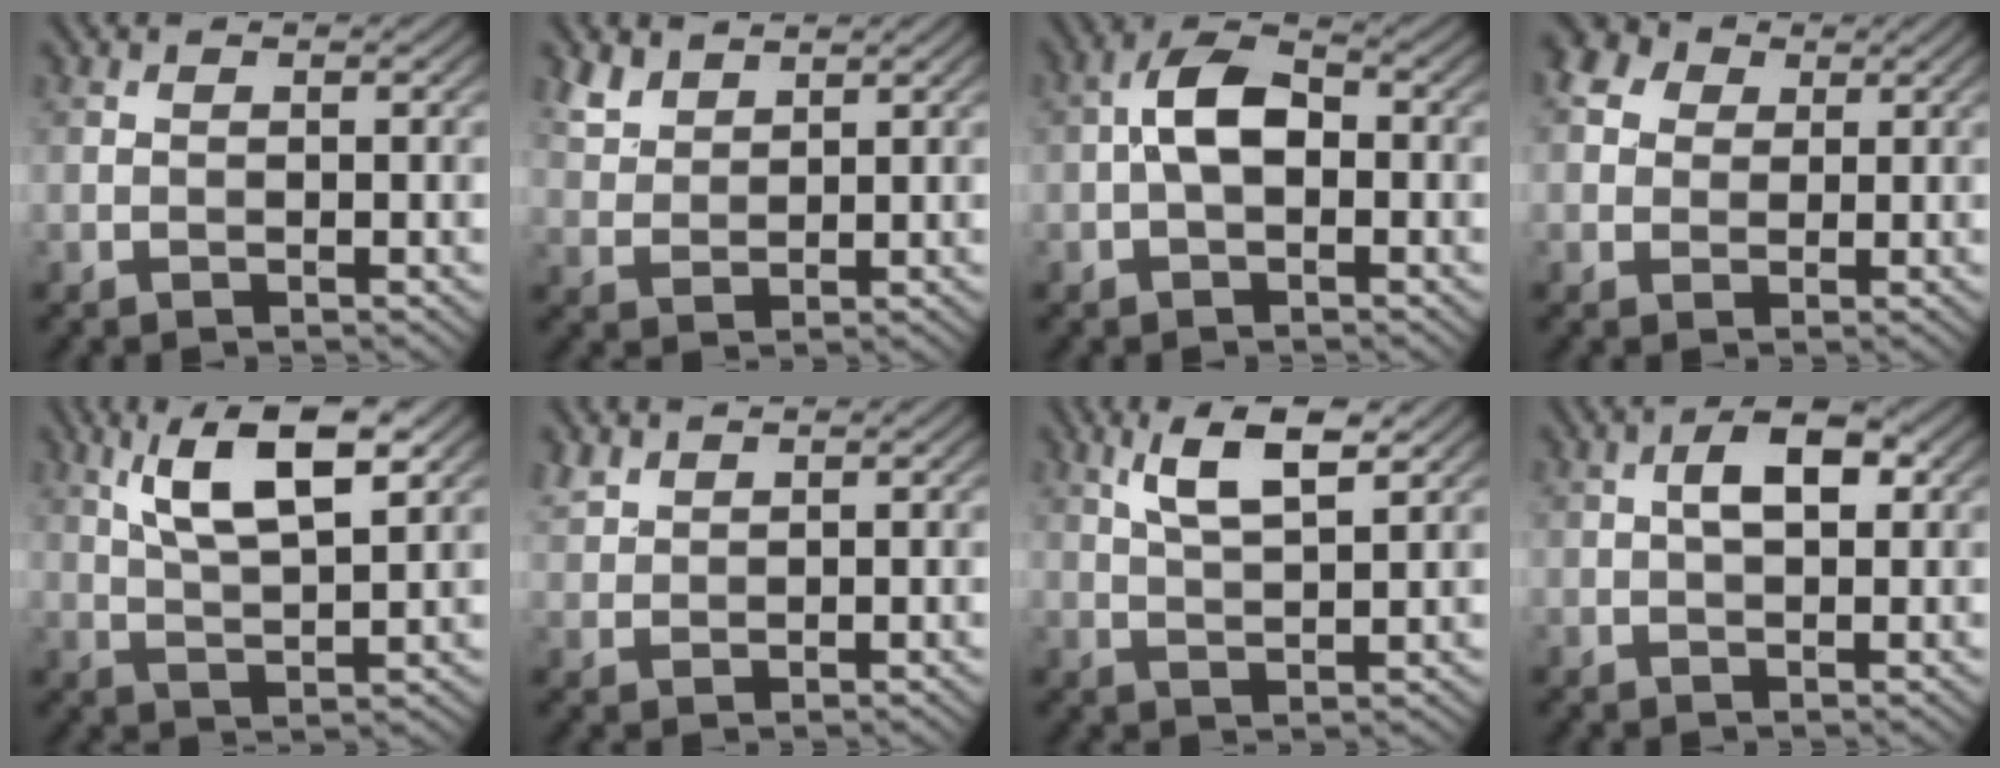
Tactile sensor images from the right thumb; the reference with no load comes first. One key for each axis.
{"total": 3.7, "fx": 2.8, "fy": 1.7, "fz": 1.5, "tx": -0.041, "ty": 0.003, "tz": 0.068}
{"total": 5.1, "fx": -0.4, "fy": 2.9, "fz": 4.2, "tx": -0.082, "ty": 0.014, "tz": -0.015}
{"total": 5.6, "fx": 2.4, "fy": 4.4, "fz": 2.6, "tx": -0.090, "ty": 0.014, "tz": 0.033}
{"total": 9.6, "fx": 4.7, "fy": 2.7, "fz": 7.9, "tx": -0.149, "ty": 0.009, "tz": 0.088}
{"total": 2.4, "fx": 1.9, "fy": 1.2, "fz": 0.8, "tx": -0.023, "ty": 0.005, "tz": 0.046}
{"total": 6.3, "fx": 3.5, "fy": 1.6, "fz": 5.0, "tx": -0.104, "ty": 0.004, "tz": 0.069}
{"total": 4.3, "fx": 0.9, "fy": 2.1, "fz": 3.7, "tx": -0.064, "ty": 0.007, "tz": 0.011}